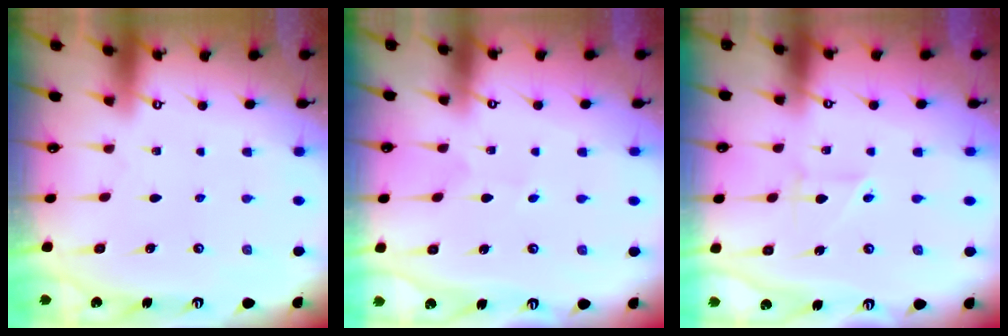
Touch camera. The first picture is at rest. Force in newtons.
{"total": 2.2, "press": 2.1, "slide": 0.2}
{"total": 2.3, "press": 2.3, "slide": 0.4}